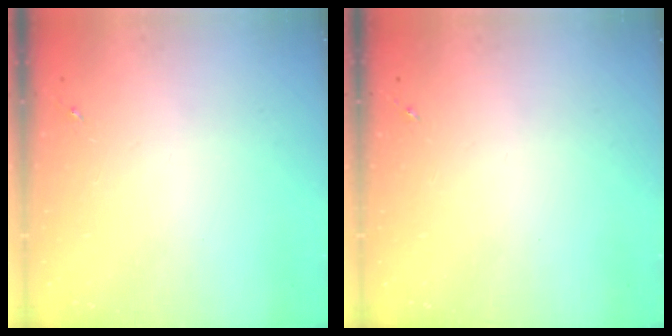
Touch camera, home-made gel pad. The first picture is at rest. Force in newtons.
{"total": 0.0}